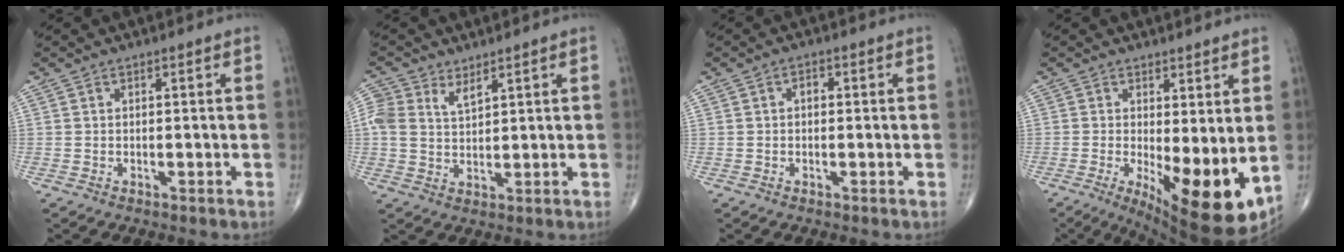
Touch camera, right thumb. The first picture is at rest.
{"total": 5.0, "force": [2.8, 3.0, 3.0], "torque": [-0.049, -0.005, 0.057]}
{"total": 1.7, "force": [0.2, 1.1, 1.2], "torque": [-0.015, 0.007, 0.001]}
{"total": 13.4, "force": [-1.6, 4.5, 12.5], "torque": [-0.181, -0.031, -0.010]}